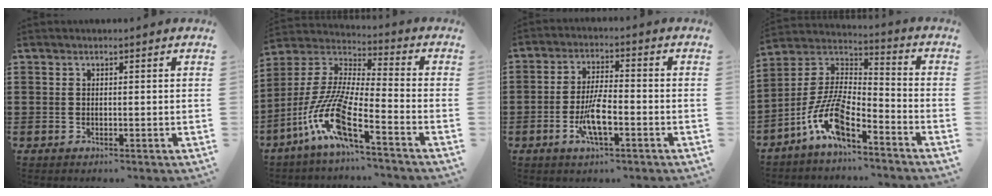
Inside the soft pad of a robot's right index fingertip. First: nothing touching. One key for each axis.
{"total": 11.8, "fx": -7.4, "fy": 0.8, "fz": 9.2, "tx": -0.229, "ty": -0.029, "tz": -0.157}
{"total": 7.0, "fx": -2.5, "fy": 1.8, "fz": 6.2, "tx": -0.137, "ty": -0.014, "tz": -0.049}
{"total": 10.2, "fx": -6.6, "fy": 2.9, "fz": 7.3, "tx": -0.174, "ty": -0.015, "tz": -0.131}